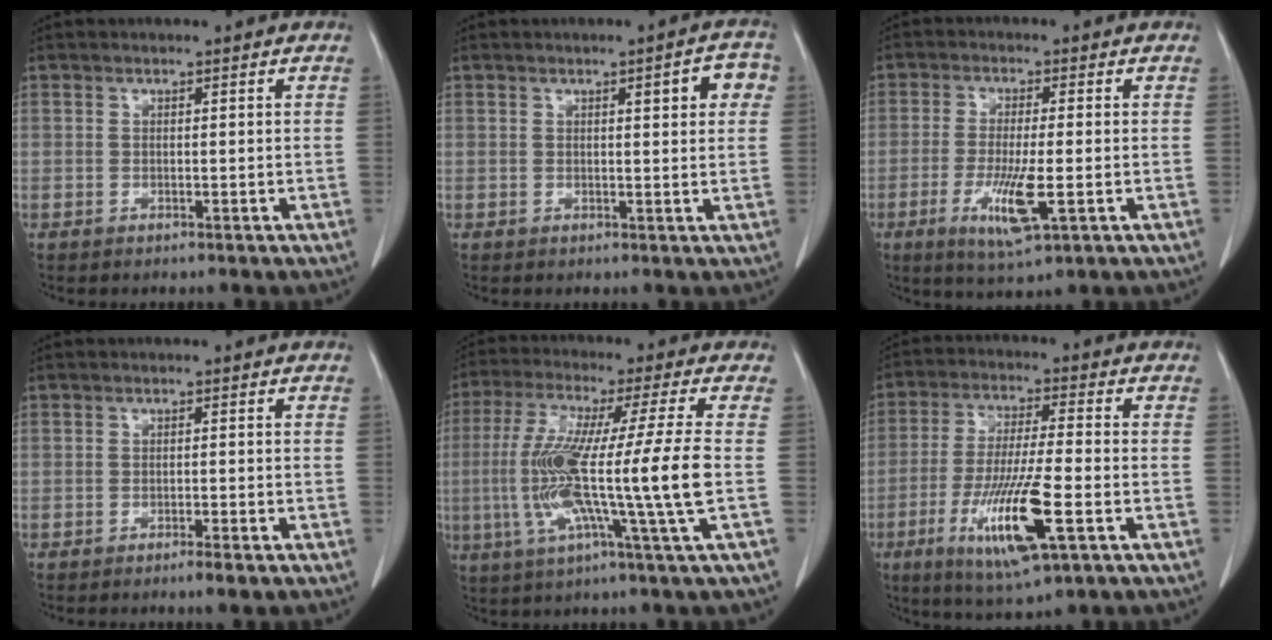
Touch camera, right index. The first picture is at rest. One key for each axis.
{"total": 4.5, "fx": 1.5, "fy": 1.1, "fz": 4.1, "tx": -0.048, "ty": 0.010, "tz": 0.016}
{"total": 7.8, "fx": -2.4, "fy": 0.9, "fz": 7.4, "tx": -0.138, "ty": -0.019, "tz": -0.036}
{"total": 1.9, "fx": -1.4, "fy": 0.0, "fz": 1.3, "tx": -0.022, "ty": -0.004, "tz": -0.020}
{"total": 15.8, "fx": -2.1, "fy": -2.0, "fz": 15.5, "tx": -0.292, "ty": -0.013, "tz": -0.043}
{"total": 13.9, "fx": -5.0, "fy": 1.3, "fz": 12.9, "tx": -0.250, "ty": -0.027, "tz": -0.082}